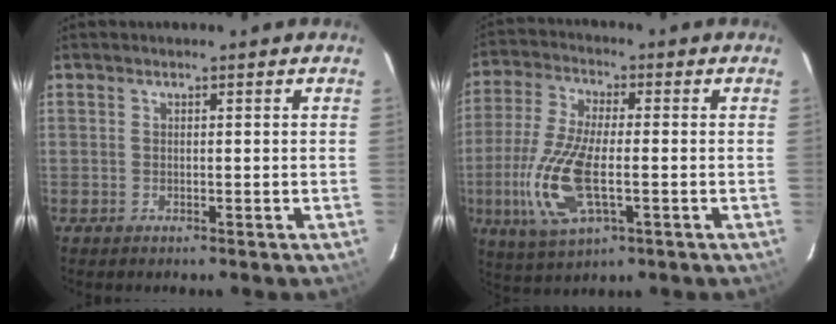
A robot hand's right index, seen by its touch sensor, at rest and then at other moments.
{"total": 14.4, "force": [-3.3, 5.5, 12.9], "torque": [-0.284, -0.010, -0.064]}